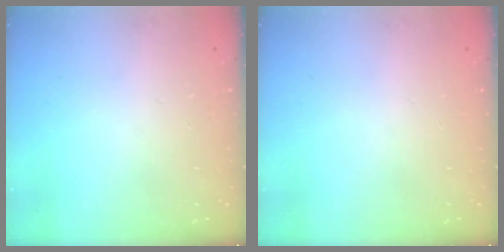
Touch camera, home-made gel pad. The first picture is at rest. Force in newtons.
{"total": 0.0}